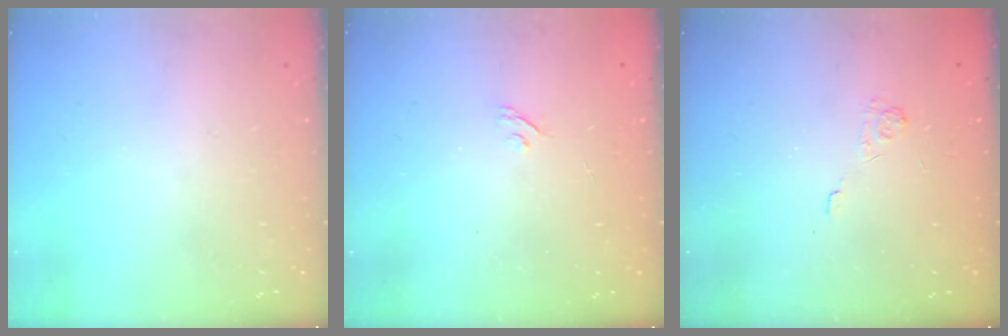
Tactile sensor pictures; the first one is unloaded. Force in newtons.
{"total": 2.2, "press": 1.9, "slide": 1.1}
{"total": 2.1, "press": 1.5, "slide": 1.4}